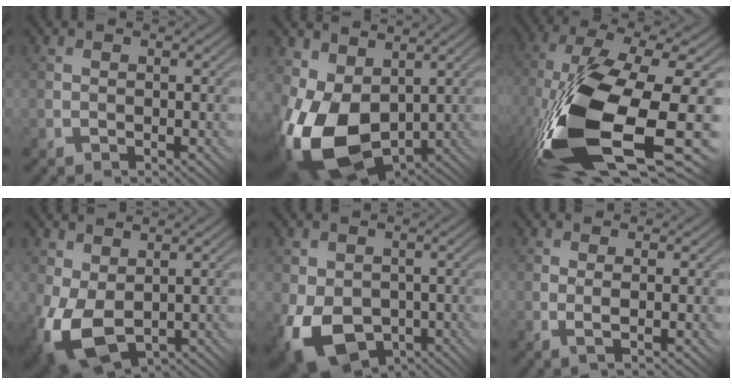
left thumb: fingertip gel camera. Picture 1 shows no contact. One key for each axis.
{"total": 12.3, "fx": -1.3, "fy": 7.4, "fz": 9.8, "tx": -0.239, "ty": -0.020, "tz": -0.024}
{"total": 17.8, "fx": -5.6, "fy": 6.2, "fz": 15.7, "tx": -0.349, "ty": -0.034, "tz": -0.084}
{"total": 7.7, "fx": -1.2, "fy": 4.6, "fz": 6.1, "tx": -0.160, "ty": -0.020, "tz": -0.012}
{"total": 9.8, "fx": -3.8, "fy": 6.6, "fz": 6.2, "tx": -0.125, "ty": -0.024, "tz": -0.065}
{"total": 1.7, "fx": 0.5, "fy": -0.6, "fz": 1.5, "tx": -0.027, "ty": 0.008, "tz": 0.008}